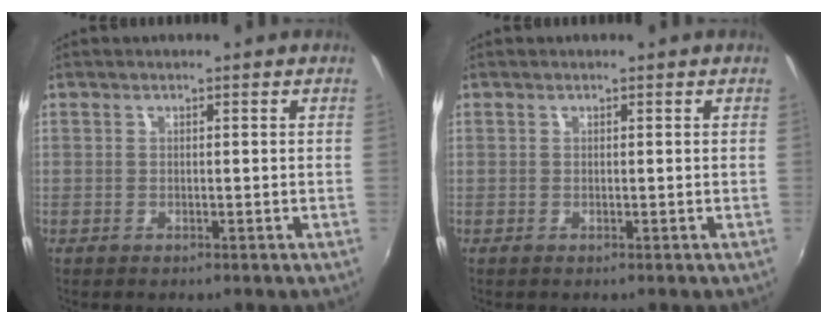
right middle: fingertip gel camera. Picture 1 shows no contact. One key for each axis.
{"total": 0.0}